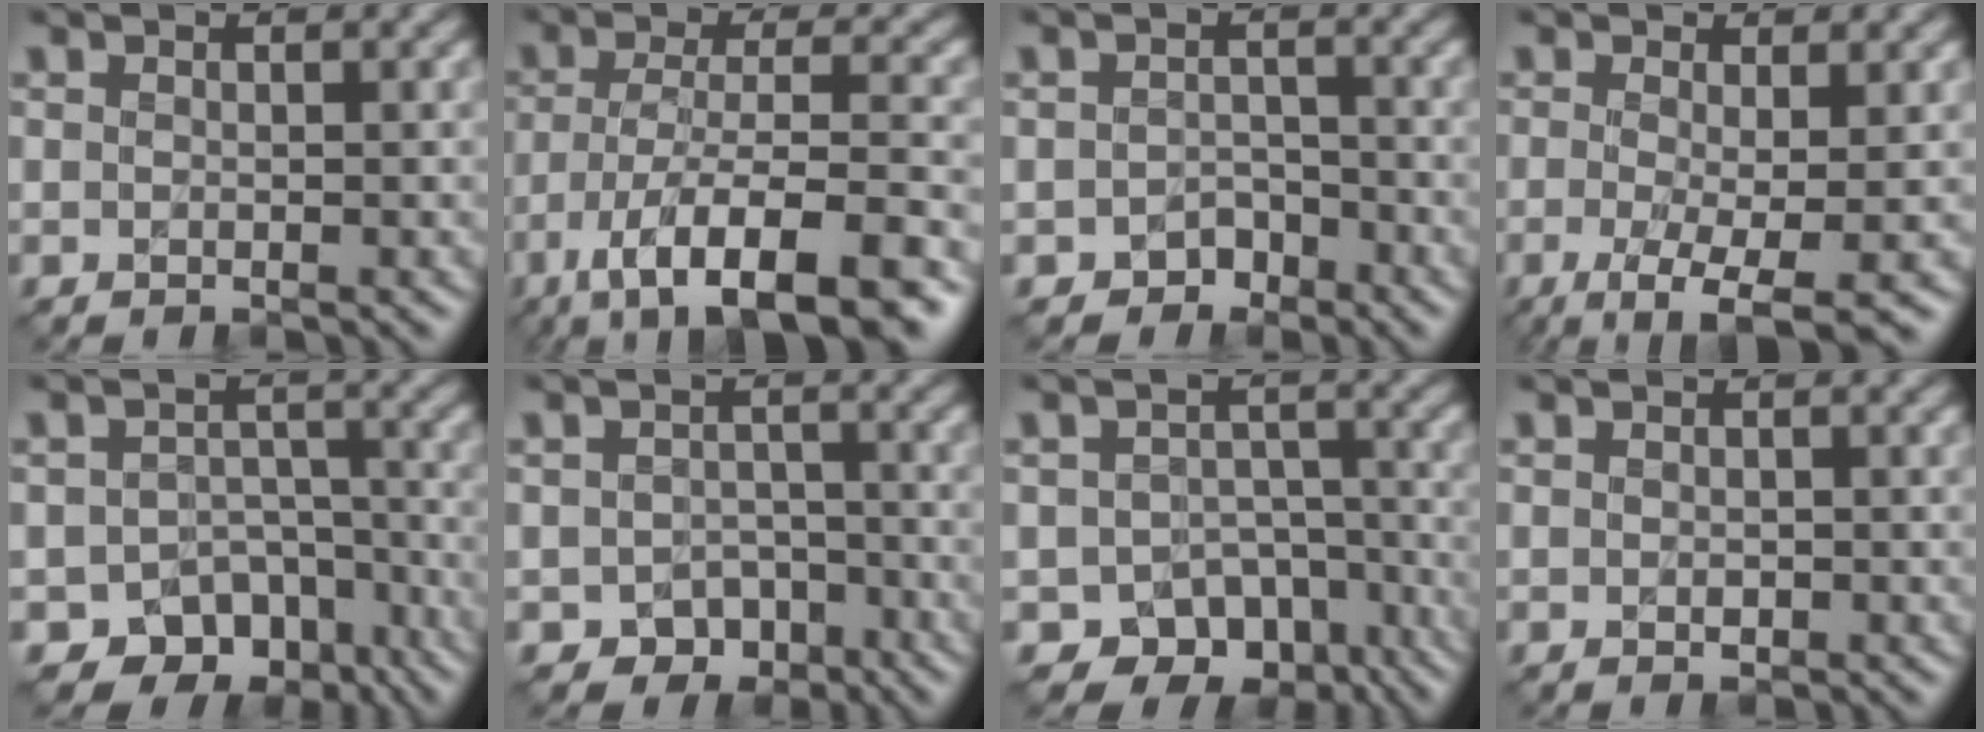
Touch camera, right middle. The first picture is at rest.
{"total": 10.6, "force": [-5.6, 3.1, 8.4], "torque": [-0.139, -0.002, -0.090]}
{"total": 1.8, "force": [-1.1, 1.4, 0.4], "torque": [-0.001, 0.008, -0.022]}
{"total": 4.7, "force": [-1.1, 1.0, 4.5], "torque": [-0.081, -0.008, -0.023]}
{"total": 8.3, "force": [-5.8, 5.5, 2.3], "torque": [-0.008, -0.006, -0.067]}
{"total": 3.1, "force": [-1.6, 2.5, 1.1], "torque": [-0.012, -0.003, -0.022]}
{"total": 8.5, "force": [-5.5, 5.7, 2.8], "torque": [-0.025, -0.014, -0.064]}
{"total": 0.7, "force": [0.4, 0.4, 0.3], "torque": [-0.005, 0.000, 0.006]}